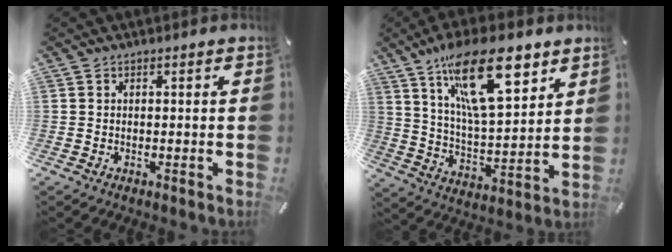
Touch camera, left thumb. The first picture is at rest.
{"total": 21.3, "force": [11.8, 8.9, 15.4], "torque": [-0.272, -0.040, 0.193]}